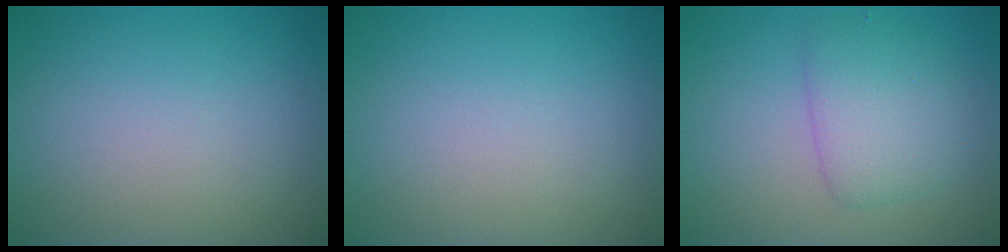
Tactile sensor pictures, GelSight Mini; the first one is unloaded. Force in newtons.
{"total": 0.0}
{"total": 3.8, "press": 3.8, "slide": 0.1}